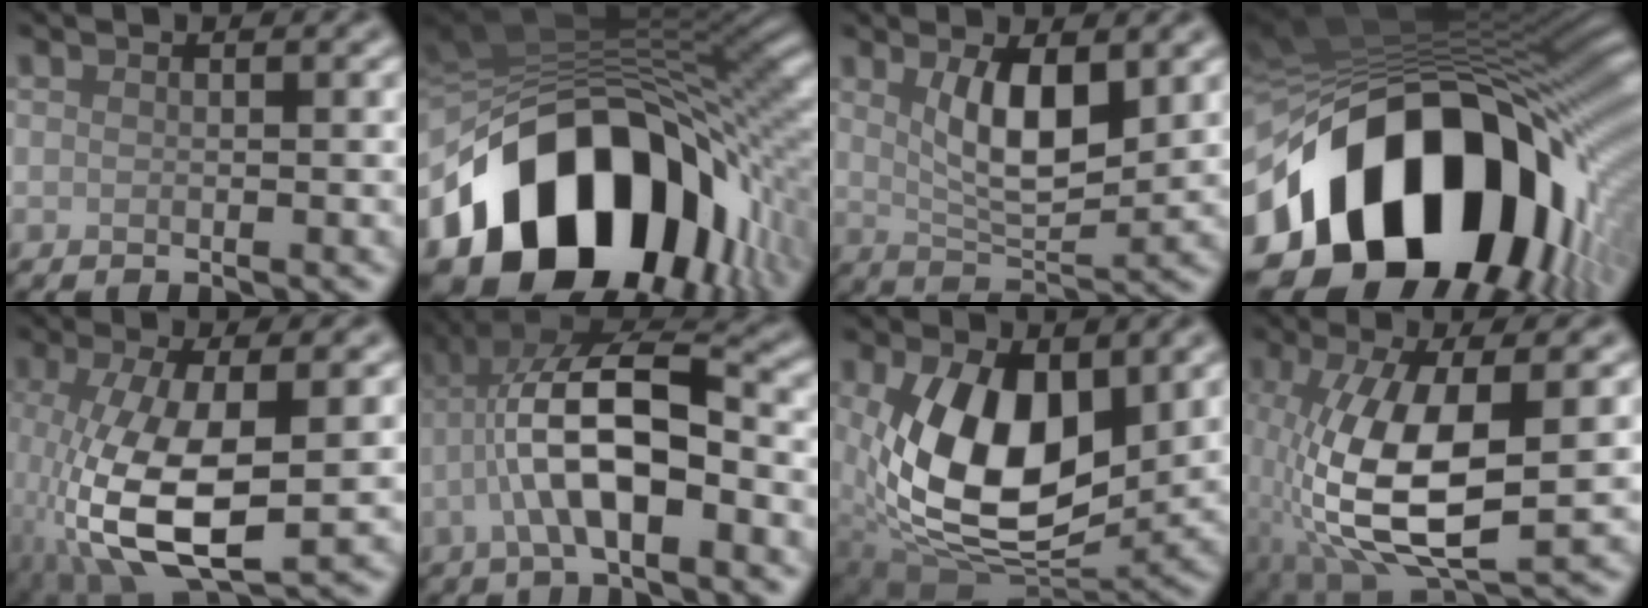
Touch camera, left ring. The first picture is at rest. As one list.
[{"total": 15.6, "force": [-6.5, 10.5, 9.4], "torque": [-0.150, -0.008, -0.107]}, {"total": 5.8, "force": [1.7, 2.1, 5.1], "torque": [-0.094, -0.006, 0.035]}, {"total": 19.9, "force": [-6.3, 13.0, 13.6], "torque": [-0.237, -0.053, -0.075]}, {"total": 9.7, "force": [-2.4, 3.6, 8.7], "torque": [-0.193, -0.012, -0.045]}, {"total": 8.3, "force": [-2.2, 3.1, 7.4], "torque": [-0.143, 0.017, -0.041]}, {"total": 12.0, "force": [1.5, 7.2, 9.5], "torque": [-0.174, -0.023, 0.035]}, {"total": 10.6, "force": [-1.2, 4.0, 9.7], "torque": [-0.210, -0.012, -0.019]}]